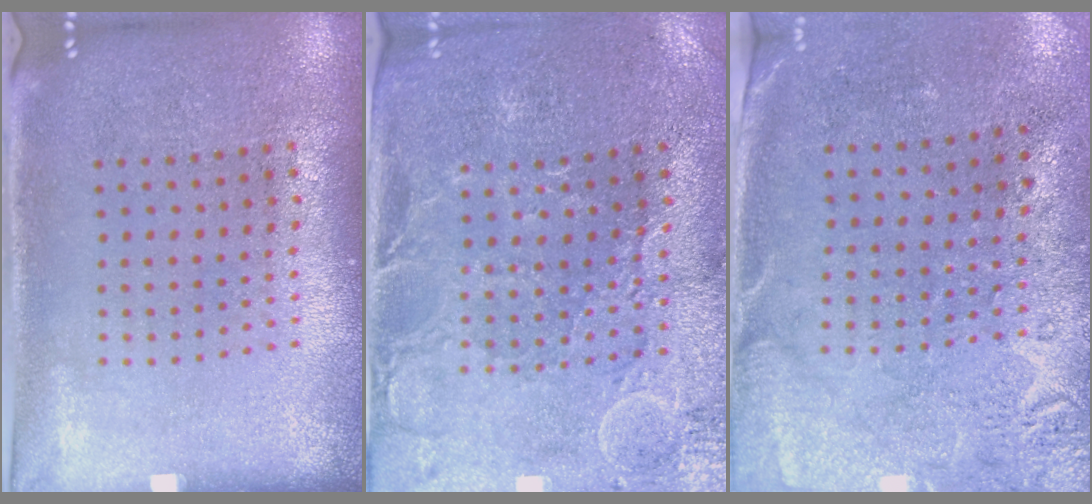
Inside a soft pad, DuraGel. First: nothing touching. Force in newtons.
{"total": 0.8, "press": 0.7, "slide": 0.4}
{"total": 2.7, "press": 2.3, "slide": 1.5}